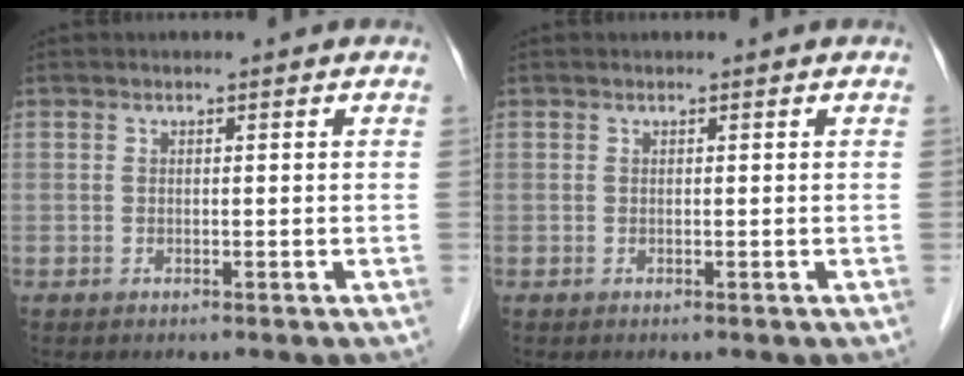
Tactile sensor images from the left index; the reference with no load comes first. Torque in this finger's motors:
{"motor_torque": [0.00, 0.00, 0.00, 0.00]}